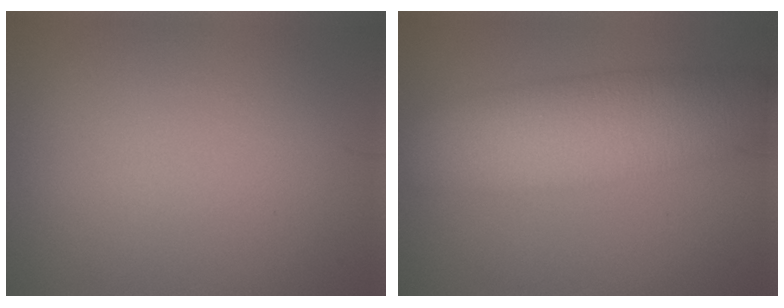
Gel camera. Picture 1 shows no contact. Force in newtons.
{"total": 9.1, "press": 9.1, "slide": 0.2}